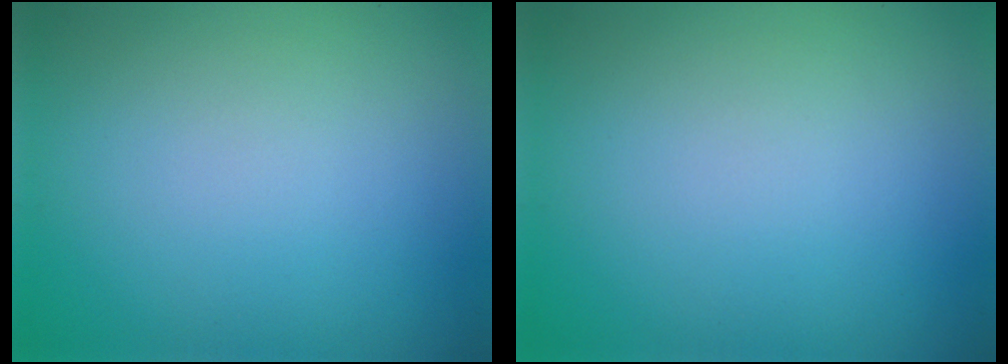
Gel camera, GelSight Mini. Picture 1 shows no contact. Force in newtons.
{"total": 0.0}